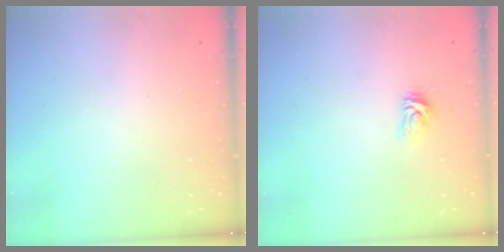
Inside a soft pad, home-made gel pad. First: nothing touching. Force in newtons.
{"total": 3.6, "press": 3.6, "slide": 0.4}